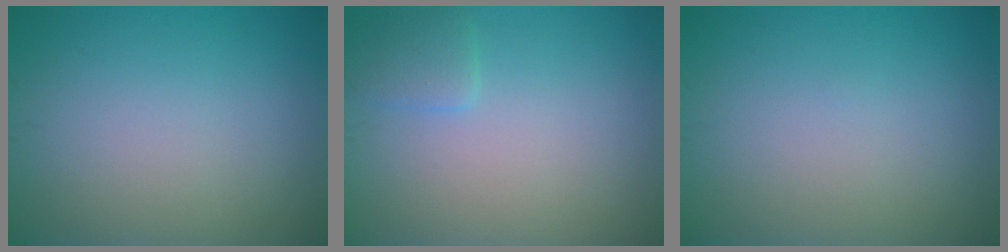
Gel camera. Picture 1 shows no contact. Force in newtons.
{"total": 1.6, "press": 1.6, "slide": 0.1}
{"total": 0.0}